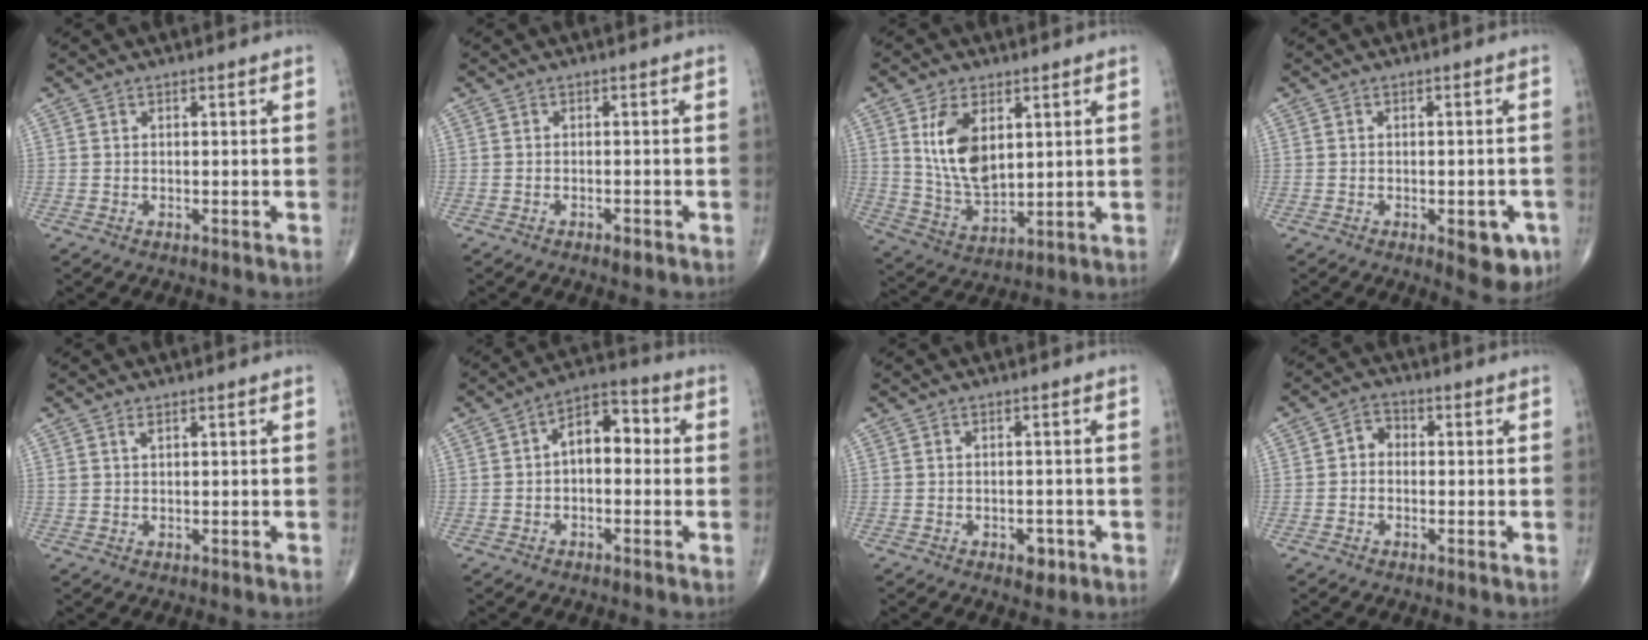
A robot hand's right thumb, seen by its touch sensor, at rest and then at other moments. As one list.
[{"total": 1.3, "force": [-0.9, 0.5, 0.9], "torque": [-0.017, 0.001, -0.013]}, {"total": 11.5, "force": [3.5, 6.4, 8.9], "torque": [-0.155, -0.023, 0.078]}, {"total": 6.6, "force": [-2.7, 2.9, 5.4], "torque": [-0.046, 0.003, -0.025]}, {"total": 1.1, "force": [0.7, 0.4, 0.7], "torque": [-0.012, 0.001, 0.017]}, {"total": 8.1, "force": [0.1, 4.9, 6.4], "torque": [-0.074, 0.031, -0.012]}, {"total": 2.7, "force": [-1.3, 1.7, 1.7], "torque": [-0.010, 0.004, -0.012]}, {"total": 3.1, "force": [-0.3, 2.5, 1.8], "torque": [-0.014, 0.014, -0.018]}]